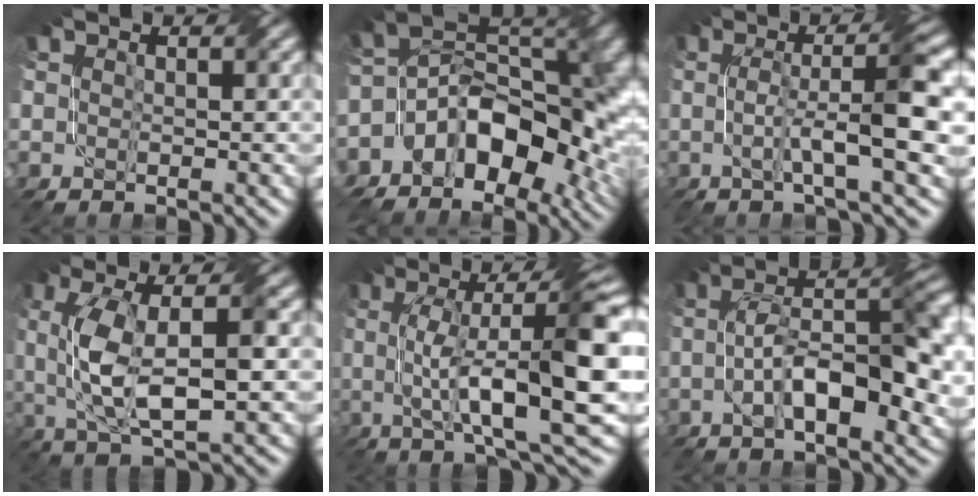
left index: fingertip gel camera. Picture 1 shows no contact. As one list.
[{"total": 12.4, "force": [-4.4, 7.5, 8.8], "torque": [-0.117, 0.007, -0.079]}, {"total": 7.1, "force": [-0.2, 1.0, 7.0], "torque": [-0.116, 0.011, -0.004]}, {"total": 7.9, "force": [0.1, 2.7, 7.4], "torque": [-0.153, 0.004, 0.005]}, {"total": 12.6, "force": [0.7, 2.8, 12.2], "torque": [-0.181, 0.009, 0.014]}, {"total": 11.1, "force": [-1.4, 3.9, 10.3], "torque": [-0.156, 0.017, -0.028]}]